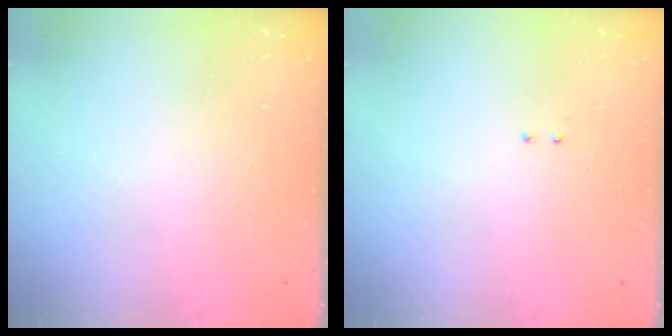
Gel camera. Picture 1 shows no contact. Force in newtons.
{"total": 2.0, "press": 2.0, "slide": 0.4}